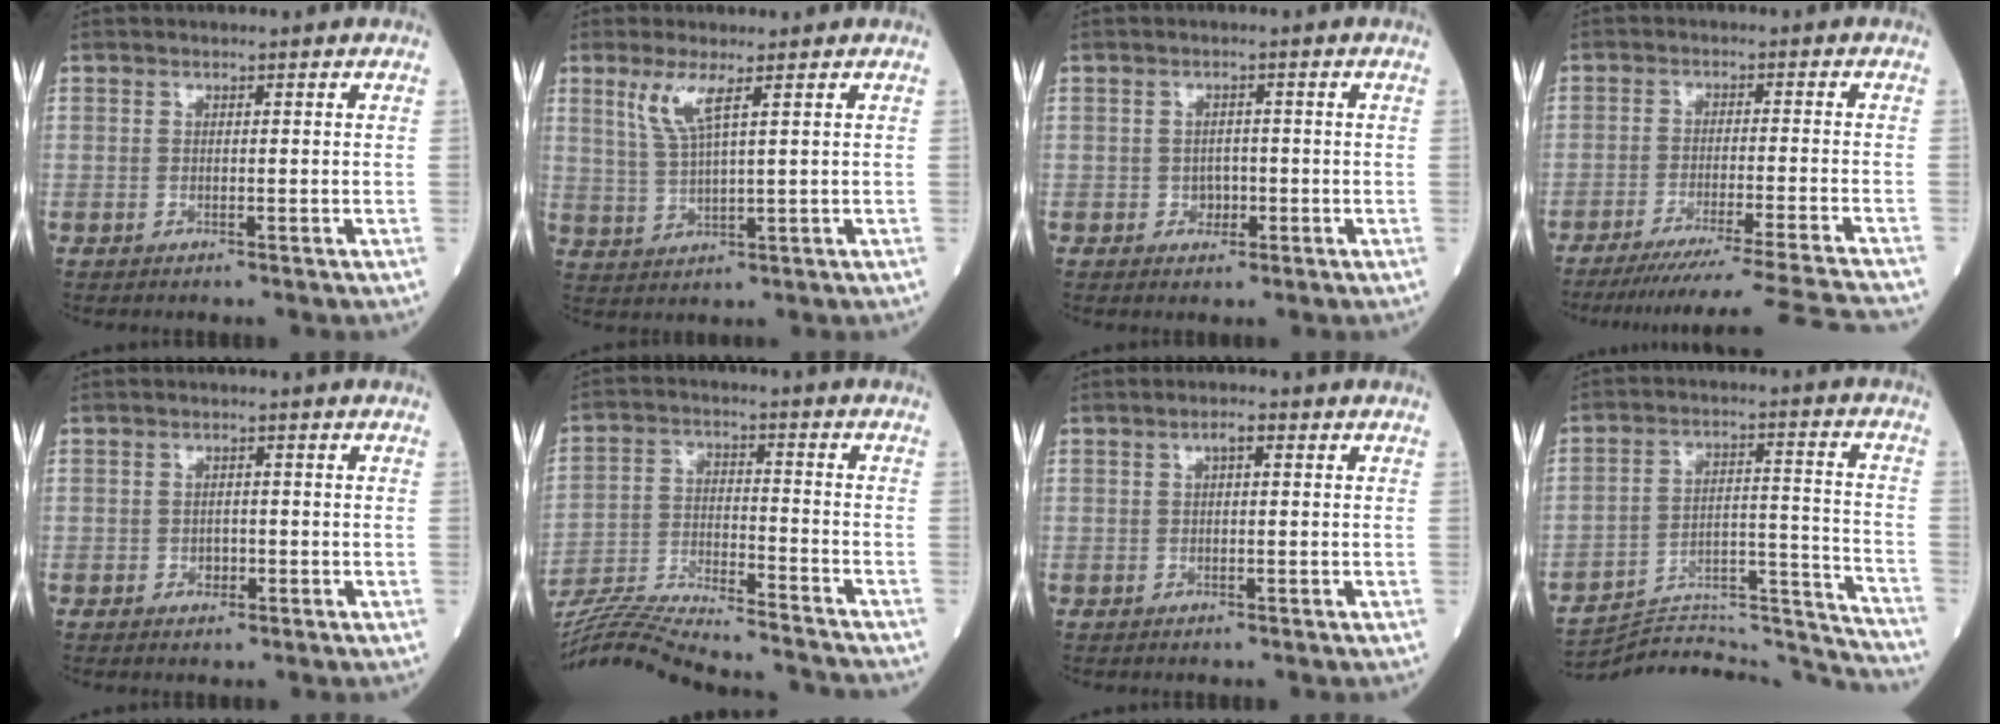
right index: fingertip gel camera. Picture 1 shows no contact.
{"total": 5.0, "force": [2.6, 0.1, 4.3], "torque": [-0.096, -0.002, 0.058]}
{"total": 2.1, "force": [-0.6, 1.7, 1.0], "torque": [-0.010, 0.005, -0.005]}
{"total": 20.3, "force": [-18.9, -3.2, 6.9], "torque": [-0.071, -0.056, -0.263]}
{"total": 1.5, "force": [-0.5, 1.2, 0.7], "torque": [-0.011, 0.004, -0.003]}
{"total": 22.1, "force": [-20.7, 1.4, 7.6], "torque": [-0.157, -0.023, -0.326]}
{"total": 1.5, "force": [0.5, 0.3, 1.4], "torque": [-0.024, 0.004, 0.007]}
{"total": 21.6, "force": [-21.5, 0.3, 2.2], "torque": [-0.028, 0.043, -0.307]}